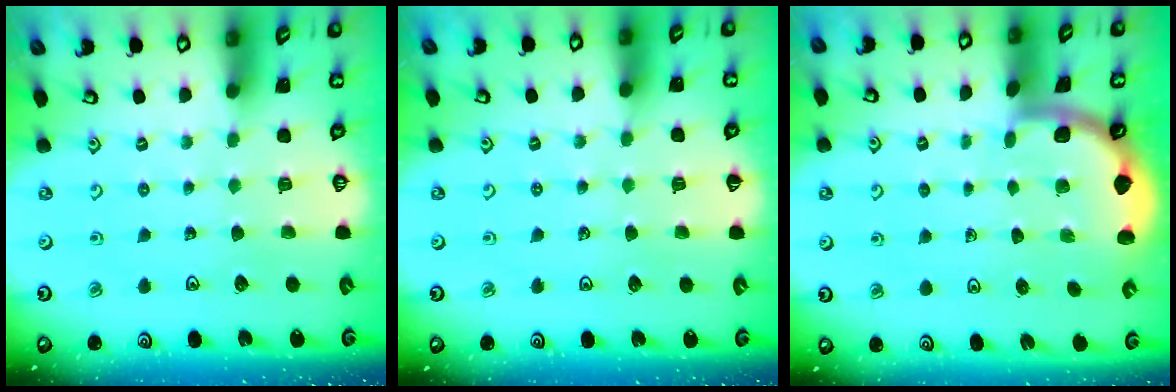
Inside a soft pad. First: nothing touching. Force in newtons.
{"total": 1.3, "press": 1.3, "slide": 0.2}
{"total": 1.8, "press": 1.7, "slide": 0.0}